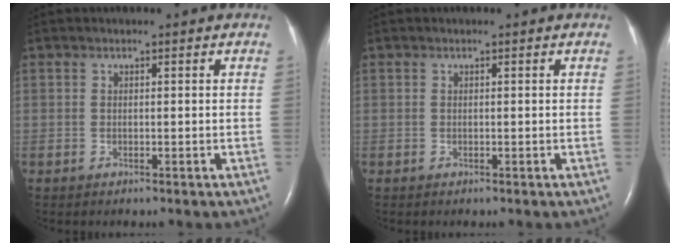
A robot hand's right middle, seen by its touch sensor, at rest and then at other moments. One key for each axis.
{"total": 0.0}